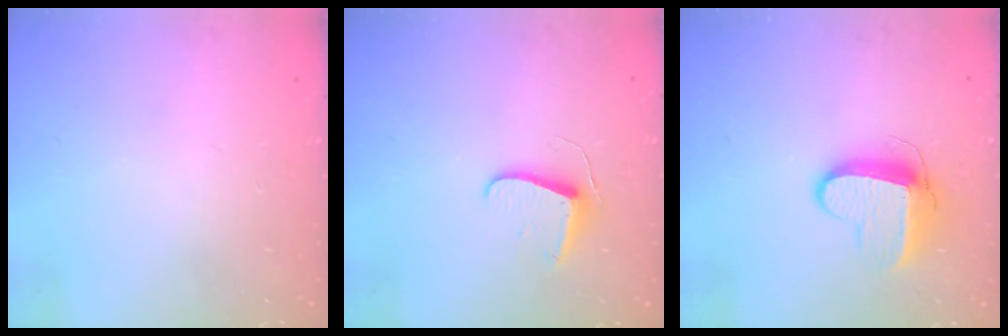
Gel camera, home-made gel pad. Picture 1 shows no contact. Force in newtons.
{"total": 7.1, "press": 7.1, "slide": 0.5}
{"total": 9.6, "press": 9.6, "slide": 0.9}